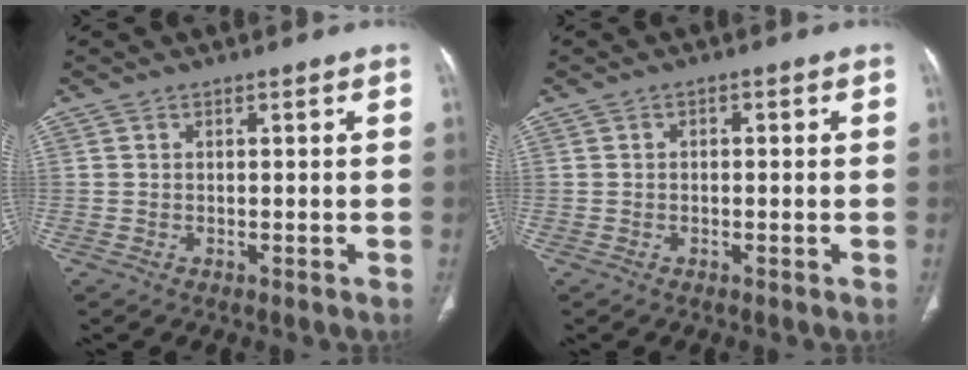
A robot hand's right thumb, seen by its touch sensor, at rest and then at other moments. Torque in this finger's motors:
{"motor_torque": [-0.66, 0.33, -0.51, 0.18, 0.06]}